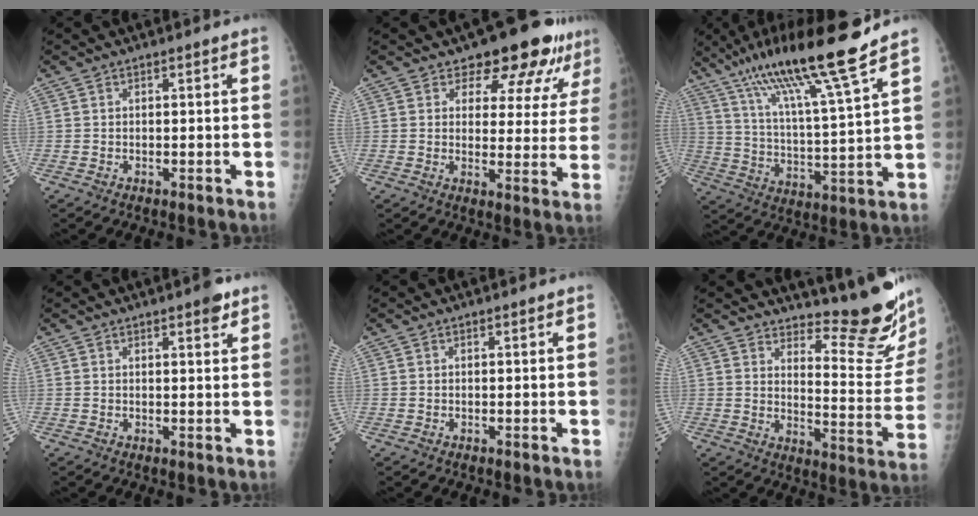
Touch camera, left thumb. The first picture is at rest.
{"total": 11.7, "force": [9.3, 5.3, 4.6], "torque": [-0.013, -0.055, 0.103]}
{"total": 18.1, "force": [13.4, 0.3, 12.2], "torque": [-0.201, -0.058, 0.233]}
{"total": 7.3, "force": [4.7, 2.3, 5.1], "torque": [-0.050, -0.023, 0.060]}
{"total": 0.0}
{"total": 16.0, "force": [14.3, 2.9, 6.7], "torque": [-0.058, -0.162, 0.183]}